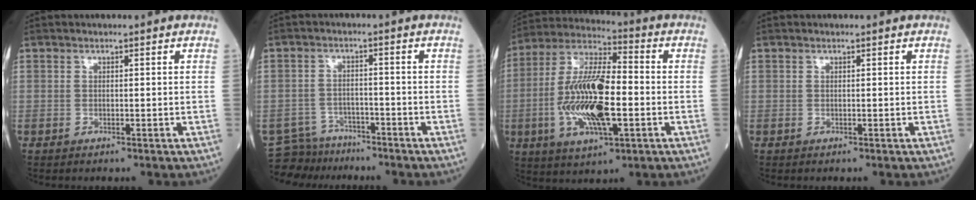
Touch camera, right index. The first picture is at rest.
{"total": 6.1, "force": [-5.6, 2.3, -1.0], "torque": [0.015, 0.011, -0.098]}
{"total": 16.8, "force": [-3.0, 4.8, 15.8], "torque": [-0.321, 0.001, -0.054]}
{"total": 0.0}